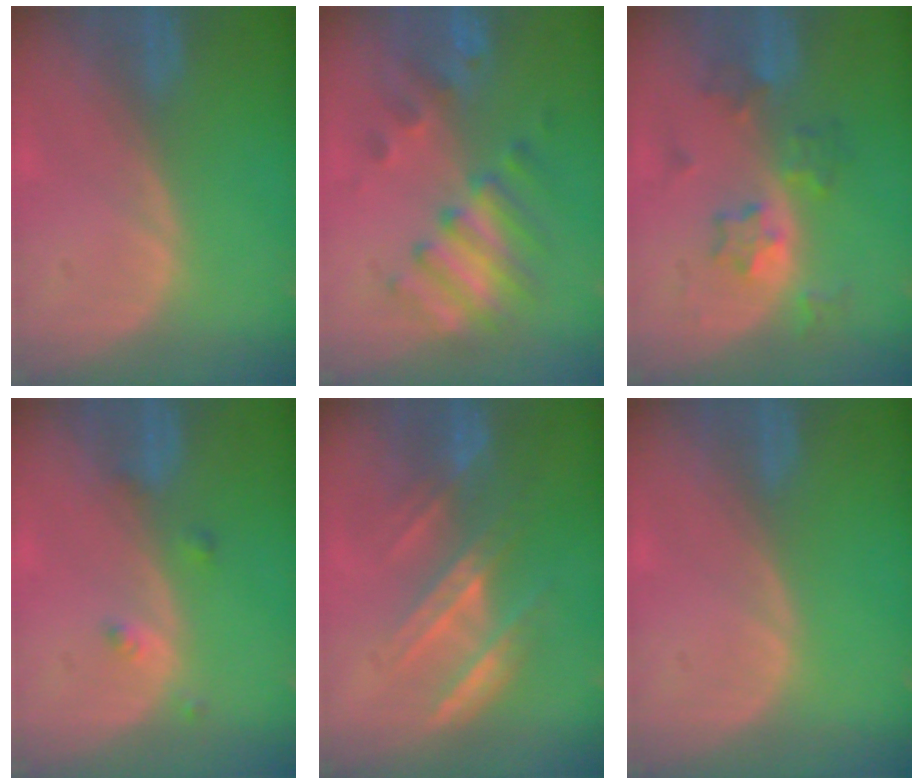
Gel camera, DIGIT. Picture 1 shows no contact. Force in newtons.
{"total": 7.5, "press": 7.4, "slide": 1.1}
{"total": 5.8, "press": 5.7, "slide": 1.4}
{"total": 1.8, "press": 1.8, "slide": 0.1}
{"total": 7.2, "press": 6.7, "slide": 2.6}
{"total": 0.0}